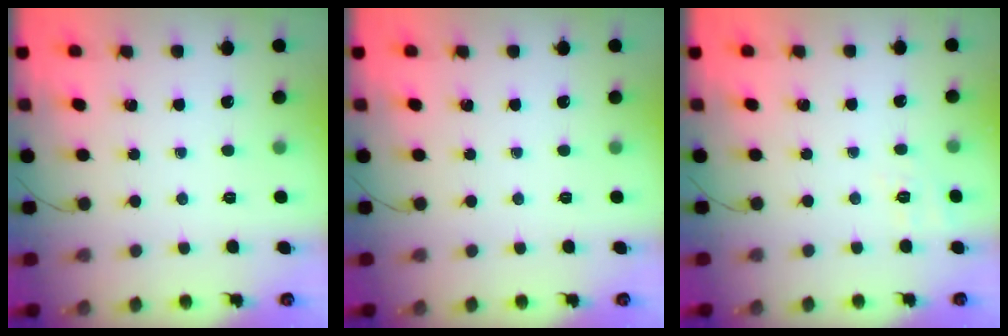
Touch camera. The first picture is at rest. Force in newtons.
{"total": 0.0}
{"total": 7.9, "press": 7.6, "slide": 2.3}